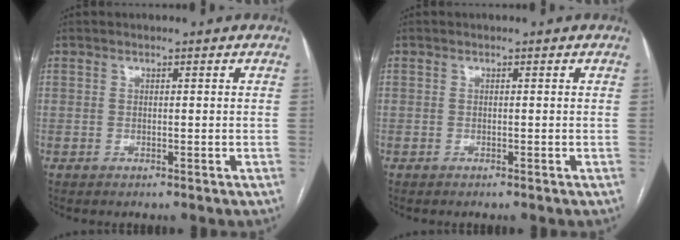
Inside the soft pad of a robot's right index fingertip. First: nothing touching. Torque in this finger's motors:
{"motor_torque": [-0.19, -0.20, -0.23, -0.06]}